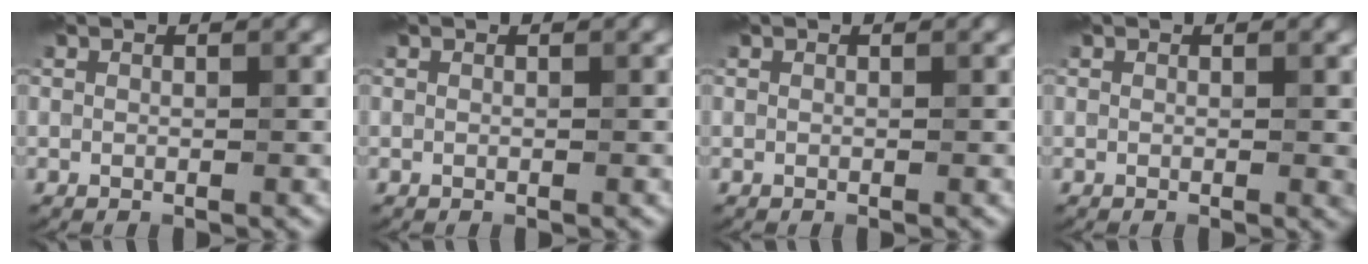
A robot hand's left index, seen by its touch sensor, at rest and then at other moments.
{"total": 0.0}
{"total": 0.0}
{"total": 0.9, "force": [0.0, 0.1, 0.9], "torque": [-0.009, -0.002, -0.002]}